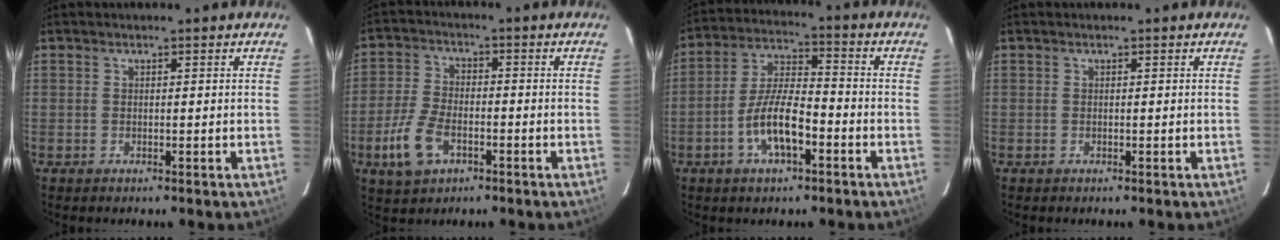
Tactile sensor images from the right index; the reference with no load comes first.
{"total": 9.0, "force": [-4.0, 5.0, 6.3], "torque": [-0.146, -0.002, -0.071]}
{"total": 10.2, "force": [-4.4, 3.5, 8.6], "torque": [-0.176, 0.005, -0.079]}
{"total": 0.0}